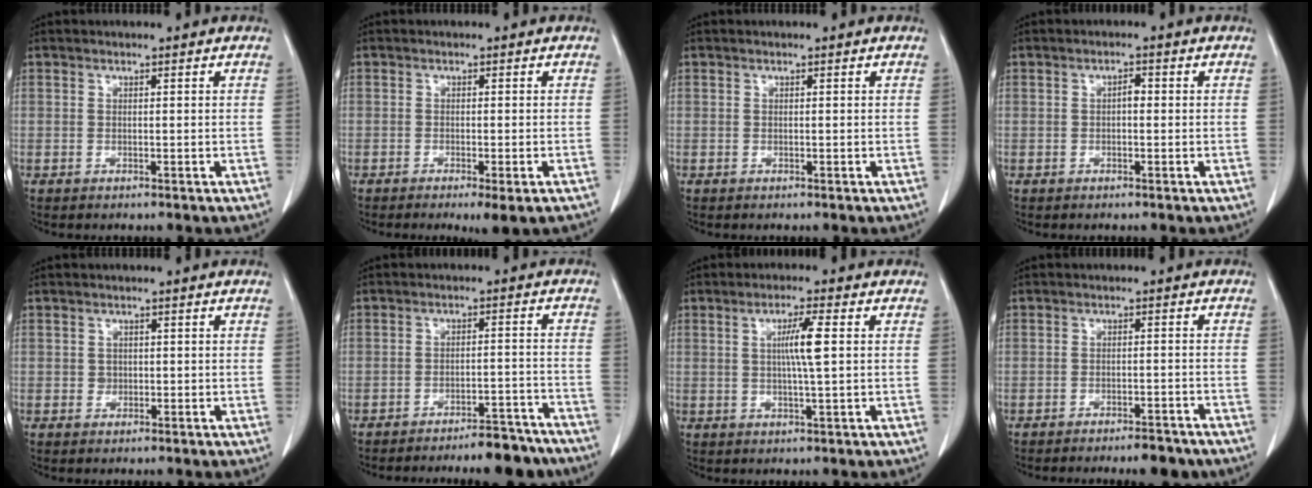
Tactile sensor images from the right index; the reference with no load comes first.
{"total": 4.0, "force": [-2.7, 0.8, 2.8], "torque": [-0.027, -0.007, -0.036]}
{"total": 0.0}
{"total": 1.3, "force": [-0.1, 0.6, 1.2], "torque": [-0.015, 0.005, -0.002]}
{"total": 1.2, "force": [-0.1, 1.1, 0.4], "torque": [-0.007, 0.003, 0.002]}
{"total": 11.1, "force": [-10.1, 1.9, 4.0], "torque": [-0.028, 0.017, -0.134]}
{"total": 5.0, "force": [0.7, -0.3, 4.9], "torque": [-0.089, -0.002, 0.014]}
{"total": 6.1, "force": [-5.2, 1.5, 2.7], "torque": [-0.021, 0.000, -0.071]}